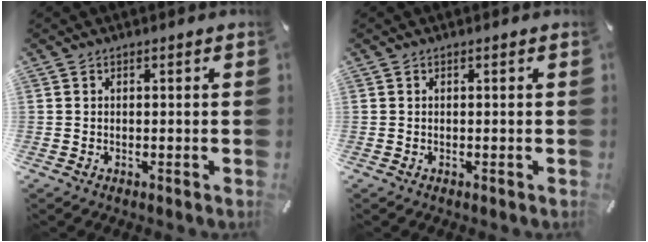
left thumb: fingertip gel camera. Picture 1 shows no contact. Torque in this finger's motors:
{"motor_torque": [-0.04, 0.05, -0.05, 0.04, 0.00]}